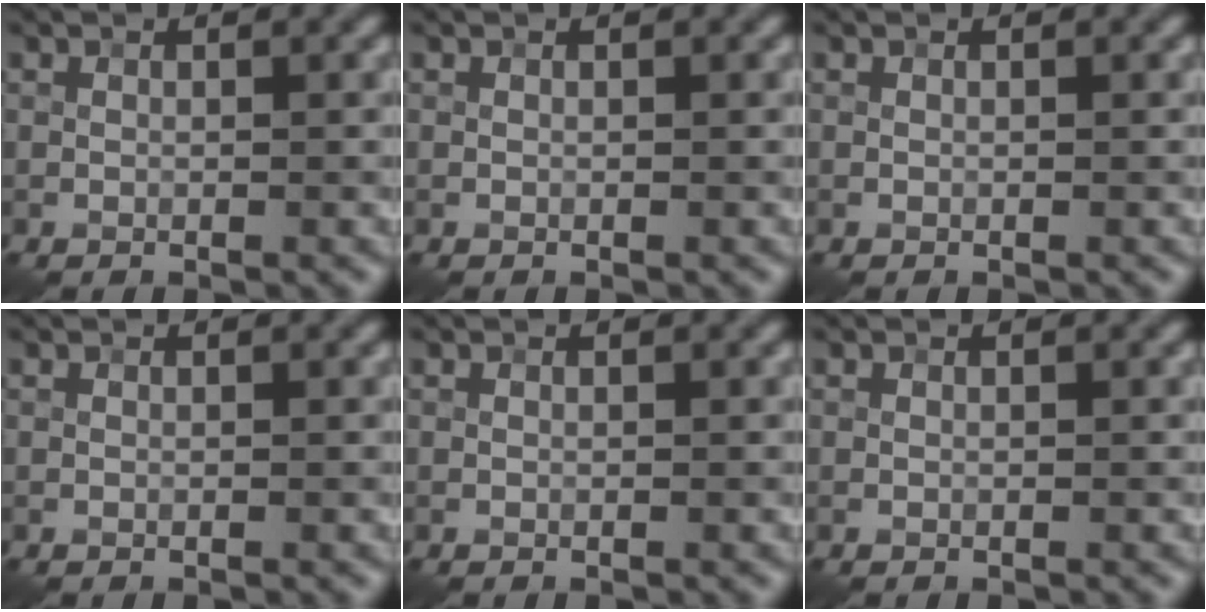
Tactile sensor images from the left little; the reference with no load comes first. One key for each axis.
{"total": 0.0}
{"total": 0.0}
{"total": 0.0}
{"total": 0.0}
{"total": 0.0}